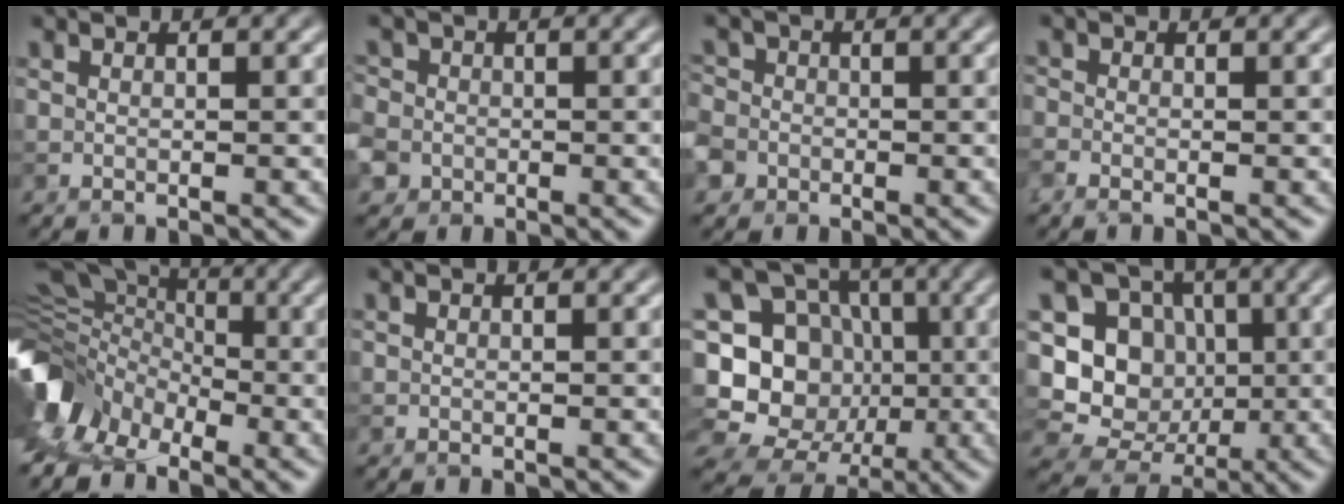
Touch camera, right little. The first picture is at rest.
{"total": 4.6, "force": [-1.5, 4.1, 1.6], "torque": [-0.039, 0.004, -0.049]}
{"total": 3.7, "force": [-1.6, 3.1, 1.1], "torque": [-0.019, 0.003, -0.047]}
{"total": 1.1, "force": [-0.8, 0.4, 0.6], "torque": [-0.017, -0.002, -0.021]}
{"total": 7.3, "force": [-2.7, 4.8, 4.8], "torque": [-0.086, -0.006, -0.068]}
{"total": 0.0}
{"total": 15.2, "force": [-2.7, 13.7, 6.1], "torque": [-0.163, 0.033, -0.055]}
{"total": 8.6, "force": [-0.5, 7.6, 4.0], "torque": [-0.059, -0.006, -0.026]}